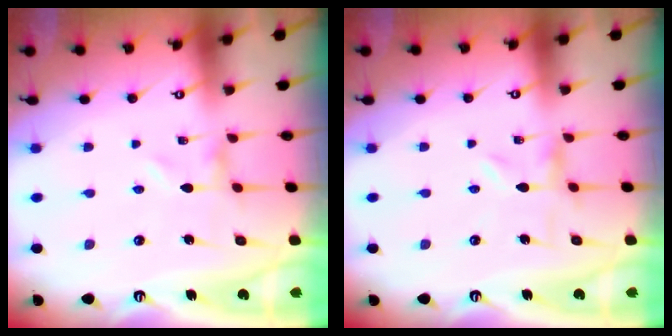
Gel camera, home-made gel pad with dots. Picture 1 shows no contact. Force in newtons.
{"total": 2.3, "press": 2.3, "slide": 0.4}